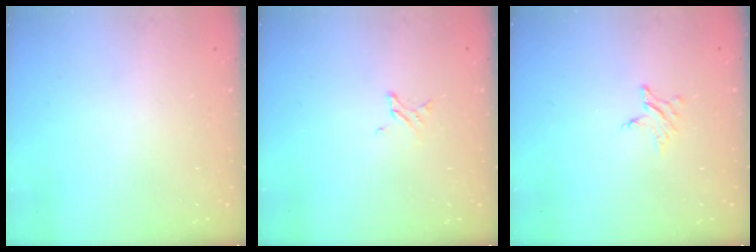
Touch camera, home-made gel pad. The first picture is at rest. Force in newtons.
{"total": 1.6, "press": 1.6, "slide": 0.2}
{"total": 4.2, "press": 4.2, "slide": 0.4}